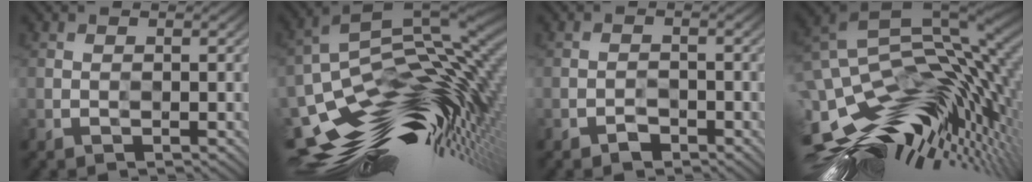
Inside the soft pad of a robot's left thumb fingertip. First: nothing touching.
{"total": 17.9, "force": [-6.8, 8.7, 14.0], "torque": [-0.254, -0.019, -0.115]}
{"total": 1.4, "force": [-1.3, 0.3, -0.3], "torque": [0.012, 0.005, -0.025]}
{"total": 17.4, "force": [-2.7, 10.1, 13.9], "torque": [-0.258, -0.023, -0.034]}